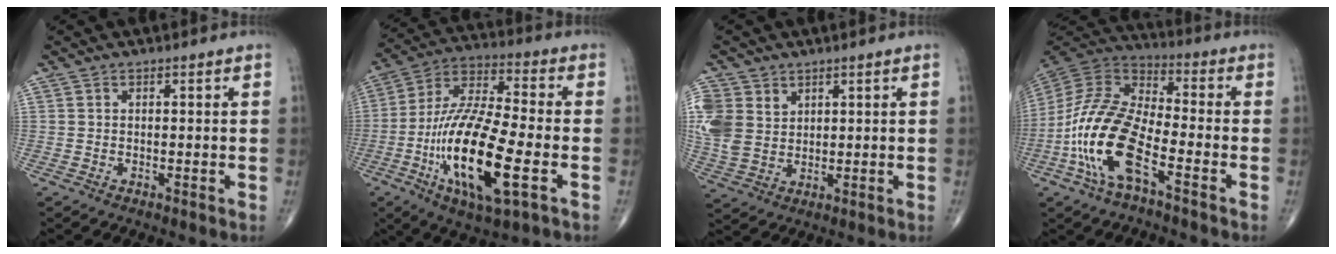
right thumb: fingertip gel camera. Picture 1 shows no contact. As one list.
[{"total": 22.0, "force": [-6.0, 6.6, 20.1], "torque": [-0.397, 0.017, -0.099]}, {"total": 10.4, "force": [3.3, 8.2, 5.4], "torque": [-0.124, -0.005, 0.076]}, {"total": 16.9, "force": [-6.7, 6.5, 14.1], "torque": [-0.298, 0.037, -0.134]}]